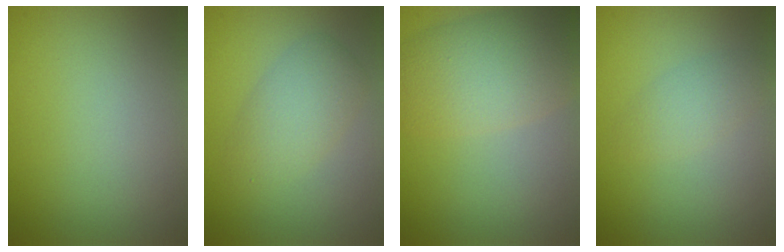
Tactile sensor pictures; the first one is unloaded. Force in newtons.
{"total": 3.2, "press": 3.2, "slide": 0.1}
{"total": 6.1, "press": 6.1, "slide": 0.1}
{"total": 1.7, "press": 1.7, "slide": 0.1}